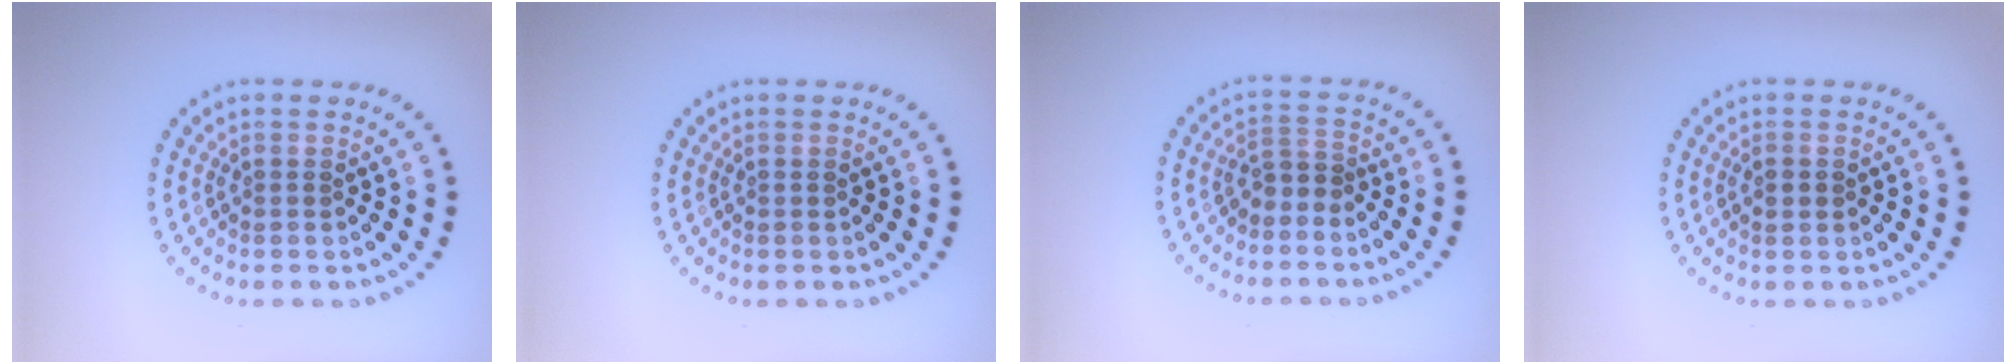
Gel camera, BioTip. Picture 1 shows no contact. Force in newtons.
{"total": 0.0}
{"total": 1.8, "press": 1.2, "slide": 1.3}
{"total": 1.2, "press": 1.1, "slide": 0.1}